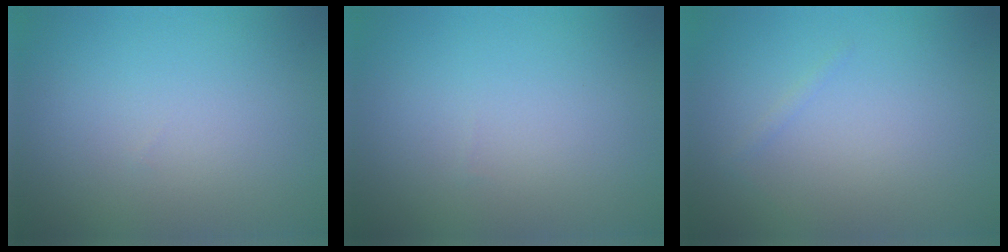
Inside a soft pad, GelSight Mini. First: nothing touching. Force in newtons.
{"total": 0.0}
{"total": 0.5, "press": 0.5, "slide": 0.0}